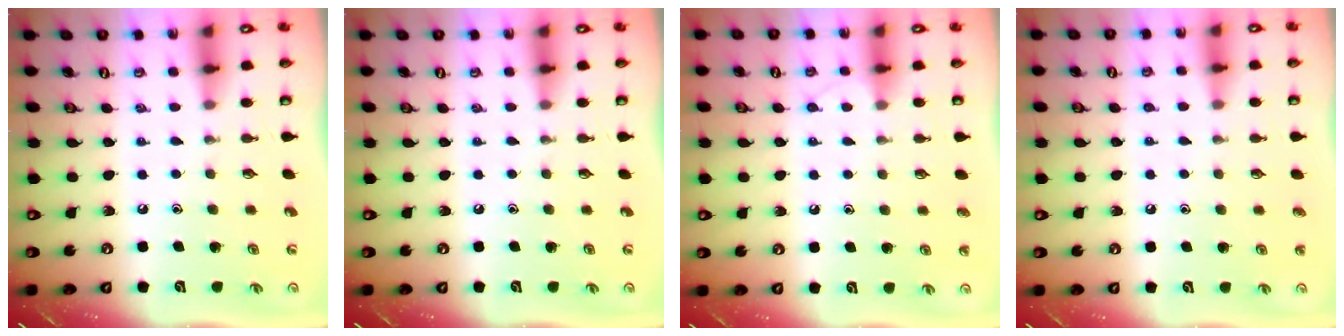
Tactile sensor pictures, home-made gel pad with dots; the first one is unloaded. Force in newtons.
{"total": 0.0}
{"total": 5.5, "press": 5.5, "slide": 0.6}
{"total": 3.3, "press": 3.3, "slide": 0.4}